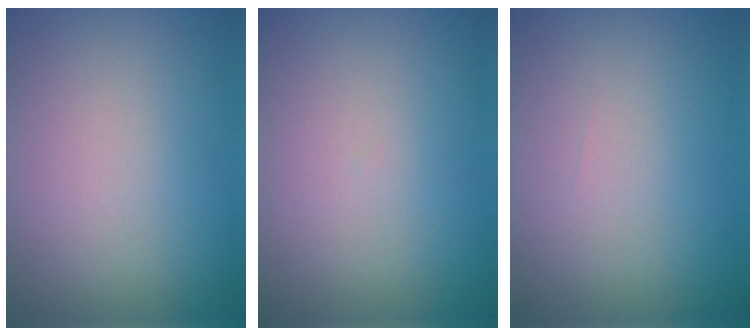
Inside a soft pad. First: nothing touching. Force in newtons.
{"total": 0.0}
{"total": 0.0}